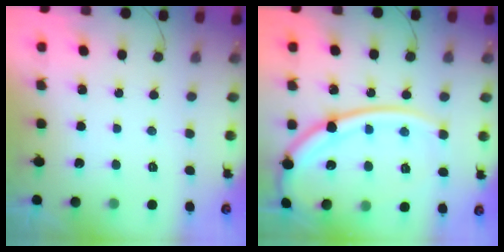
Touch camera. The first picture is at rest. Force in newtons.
{"total": 18.3, "press": 18.2, "slide": 2.3}